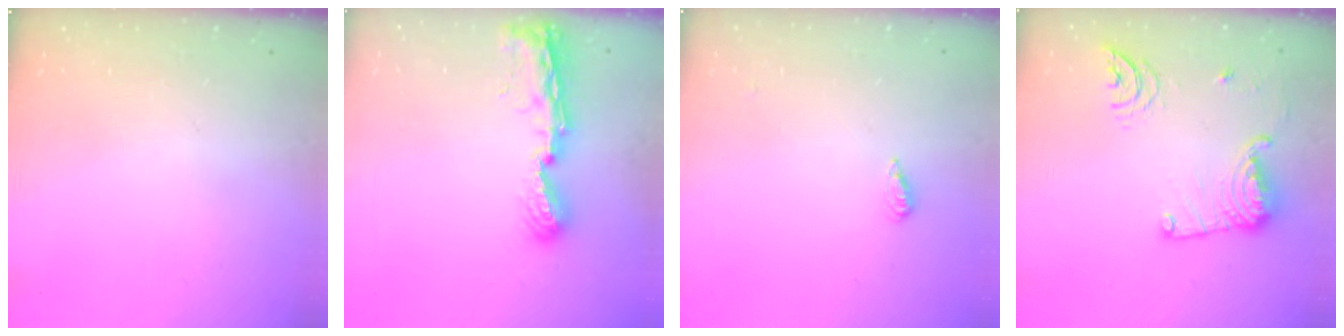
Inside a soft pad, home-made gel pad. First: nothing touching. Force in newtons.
{"total": 8.4, "press": 8.4, "slide": 1.1}
{"total": 2.2, "press": 2.2, "slide": 0.5}
{"total": 14.3, "press": 14.2, "slide": 1.4}